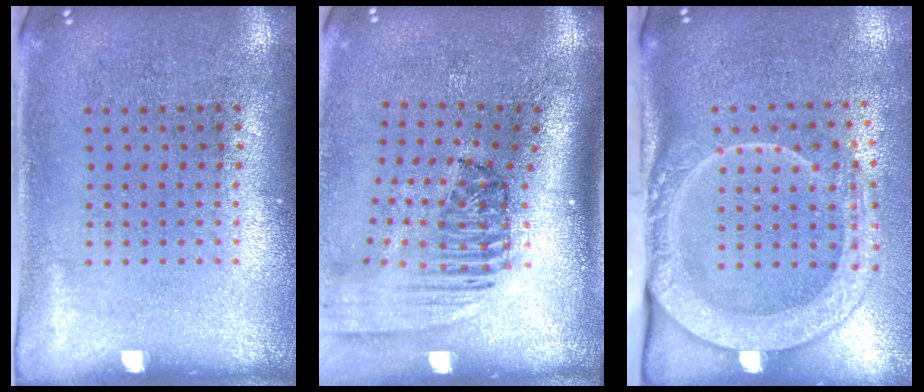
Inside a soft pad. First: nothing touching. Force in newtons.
{"total": 2.3, "press": 1.6, "slide": 1.7}
{"total": 2.7, "press": 2.1, "slide": 1.6}